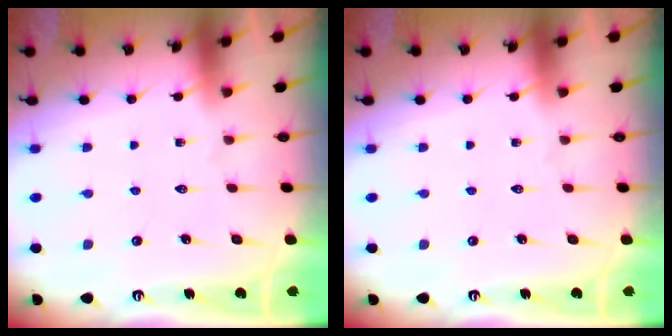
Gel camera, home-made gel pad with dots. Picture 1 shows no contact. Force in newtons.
{"total": 0.0}